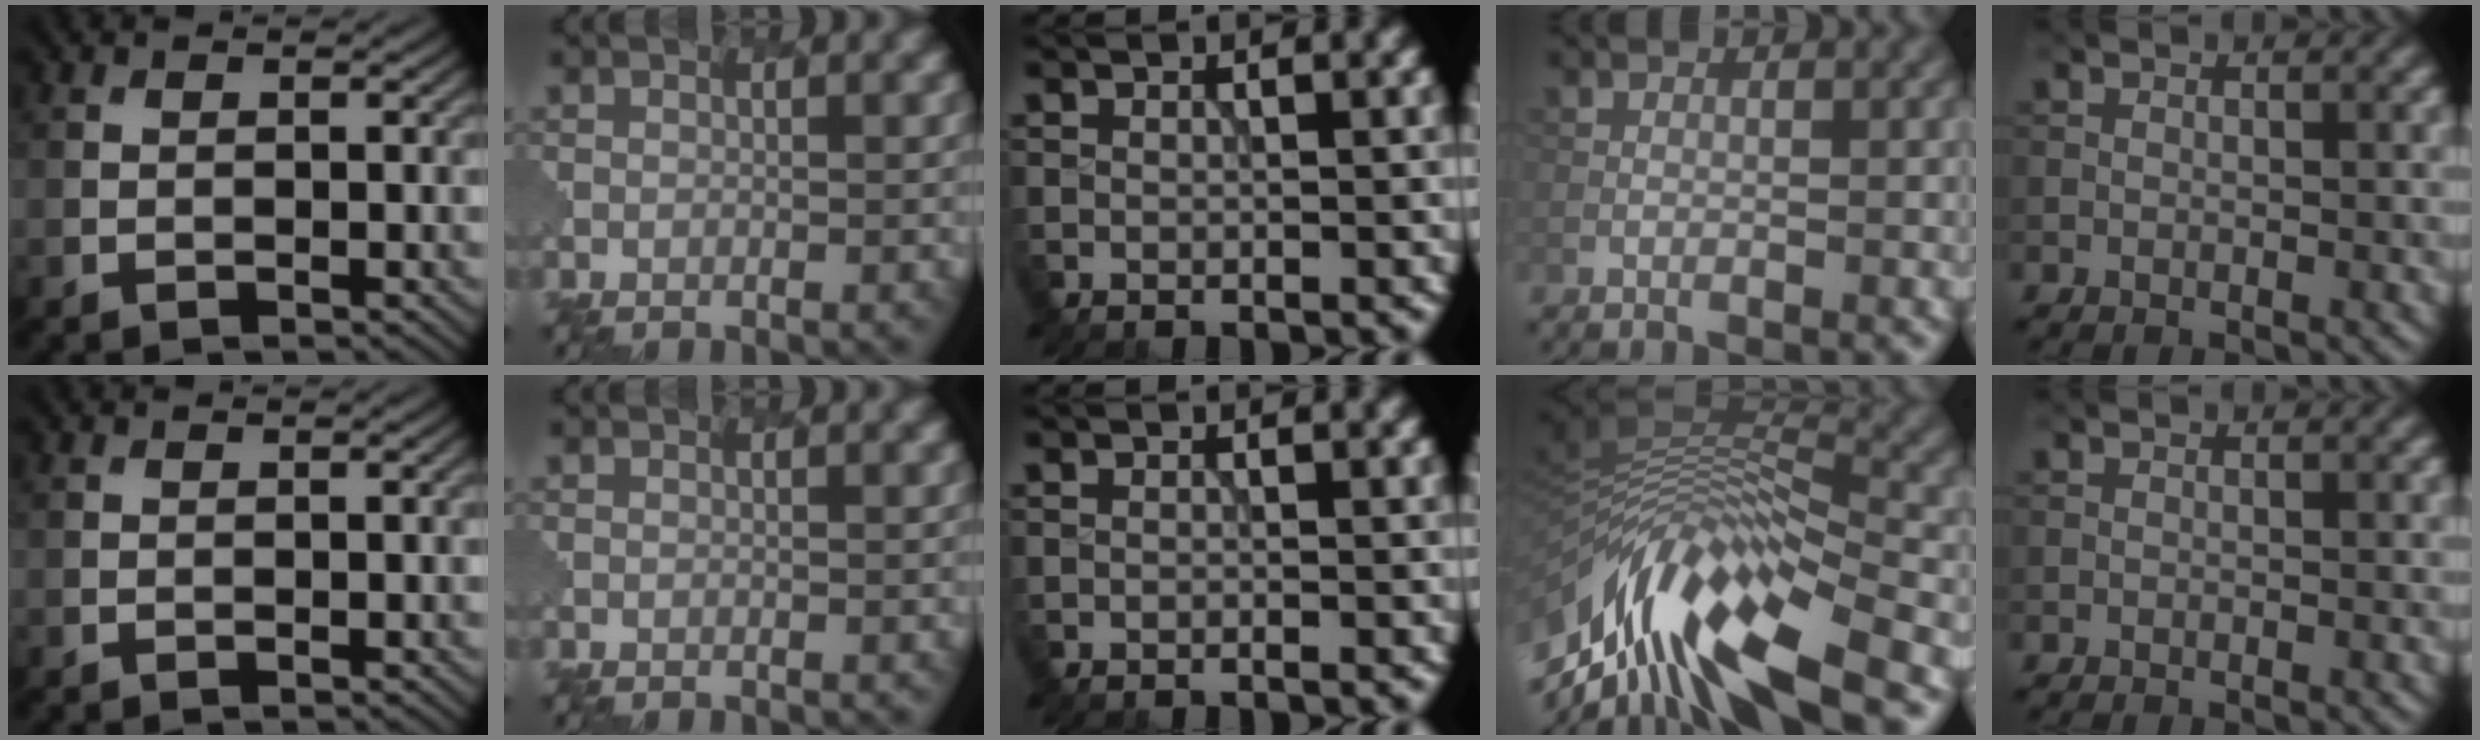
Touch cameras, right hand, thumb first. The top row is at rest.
{"ring": {"total": 13.4, "force": [-6.1, 5.0, 10.8], "torque": [-0.210, 0.015, -0.107]}}